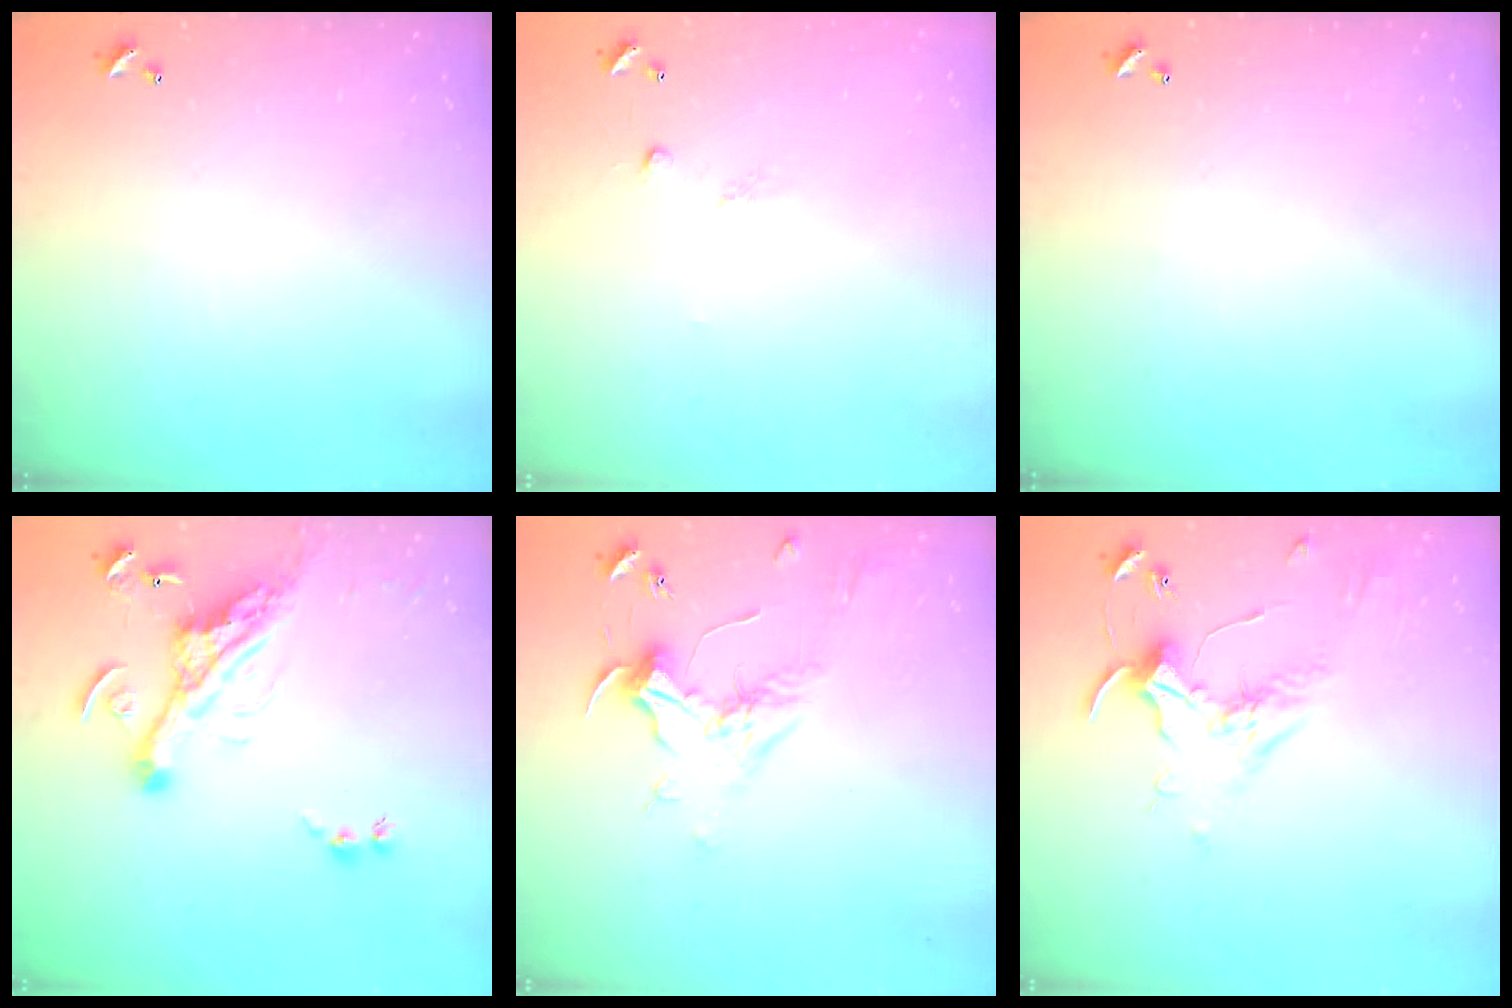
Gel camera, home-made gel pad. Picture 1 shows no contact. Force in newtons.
{"total": 4.5, "press": 4.4, "slide": 0.8}
{"total": 0.0}
{"total": 12.6, "press": 12.4, "slide": 2.4}
{"total": 1.9, "press": 1.7, "slide": 0.7}
{"total": 1.8, "press": 1.8, "slide": 0.4}